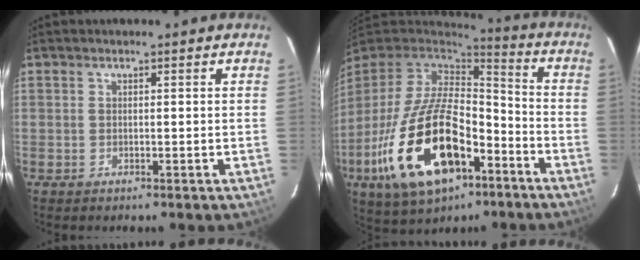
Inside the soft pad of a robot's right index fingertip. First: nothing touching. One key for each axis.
{"total": 25.5, "fx": -11.0, "fy": 12.8, "fz": 19.0, "tx": -0.396, "ty": -0.025, "tz": -0.176}